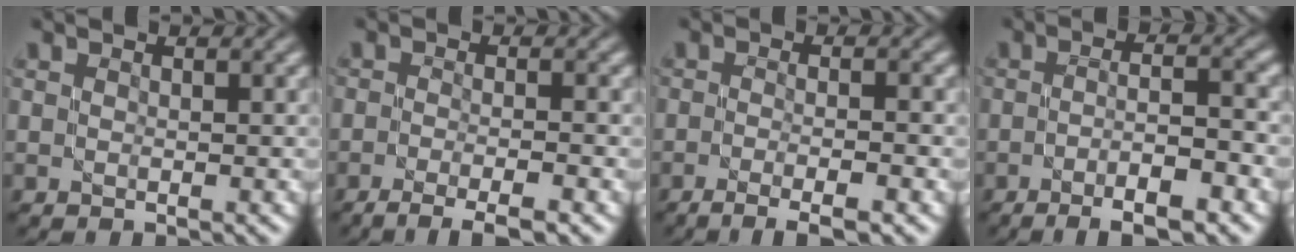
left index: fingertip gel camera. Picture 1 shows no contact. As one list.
[{"total": 4.3, "force": [-2.9, 0.7, 3.2], "torque": [-0.049, -0.003, -0.051]}, {"total": 4.4, "force": [-2.5, 0.7, 3.5], "torque": [-0.048, -0.002, -0.042]}, {"total": 6.1, "force": [-2.7, 1.2, 5.3], "torque": [-0.077, 0.005, -0.041]}]